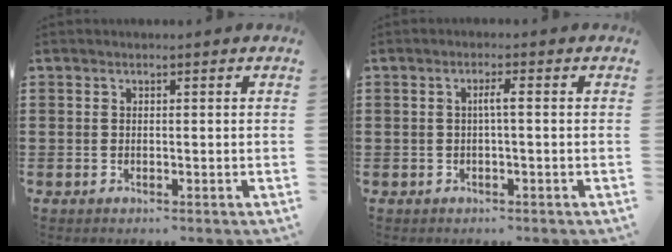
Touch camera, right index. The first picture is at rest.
{"total": 2.0, "force": [-0.2, 0.0, 2.0], "torque": [-0.038, 0.001, -0.007]}